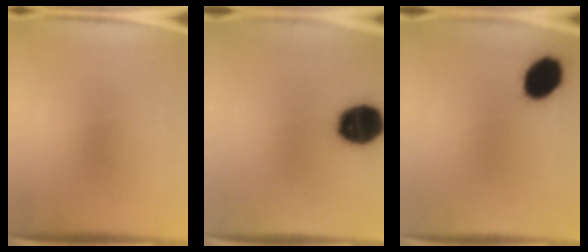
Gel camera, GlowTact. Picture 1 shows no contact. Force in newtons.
{"total": 16.1}
{"total": 11.7}